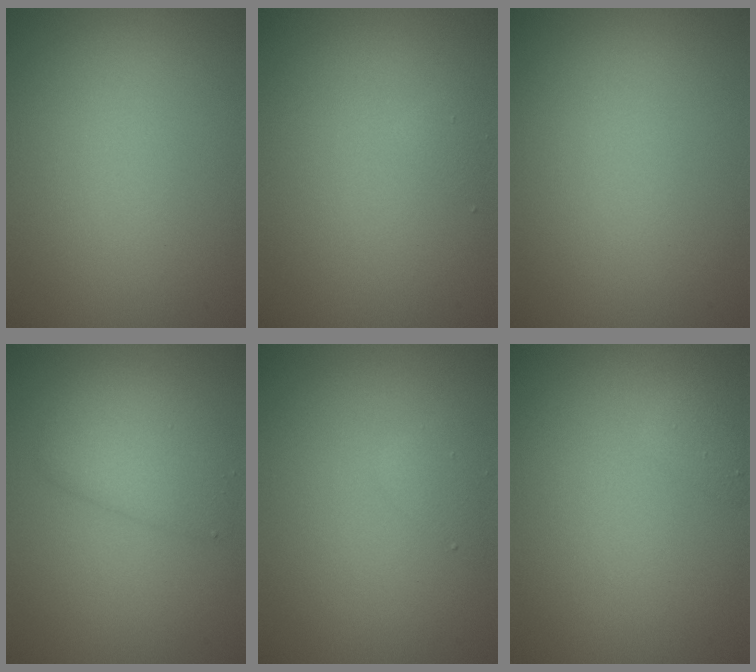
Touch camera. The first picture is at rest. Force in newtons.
{"total": 0.6, "press": 0.6, "slide": 0.0}
{"total": 0.0}
{"total": 3.0, "press": 3.0, "slide": 0.1}
{"total": 1.0, "press": 1.0, "slide": 0.1}
{"total": 1.1, "press": 1.1, "slide": 0.0}